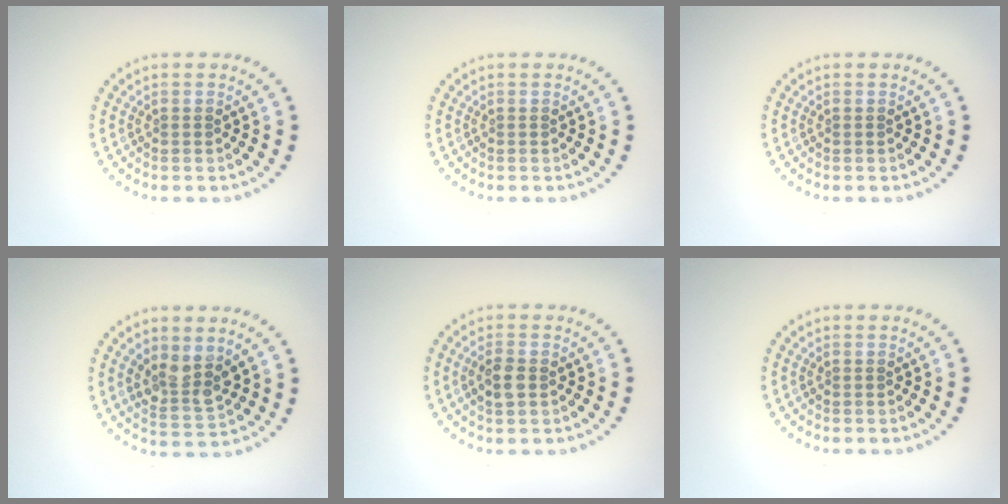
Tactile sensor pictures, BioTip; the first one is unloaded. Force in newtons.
{"total": 0.0}
{"total": 0.0}
{"total": 3.3, "press": 3.0, "slide": 1.2}
{"total": 2.0, "press": 2.0, "slide": 0.3}
{"total": 0.0}